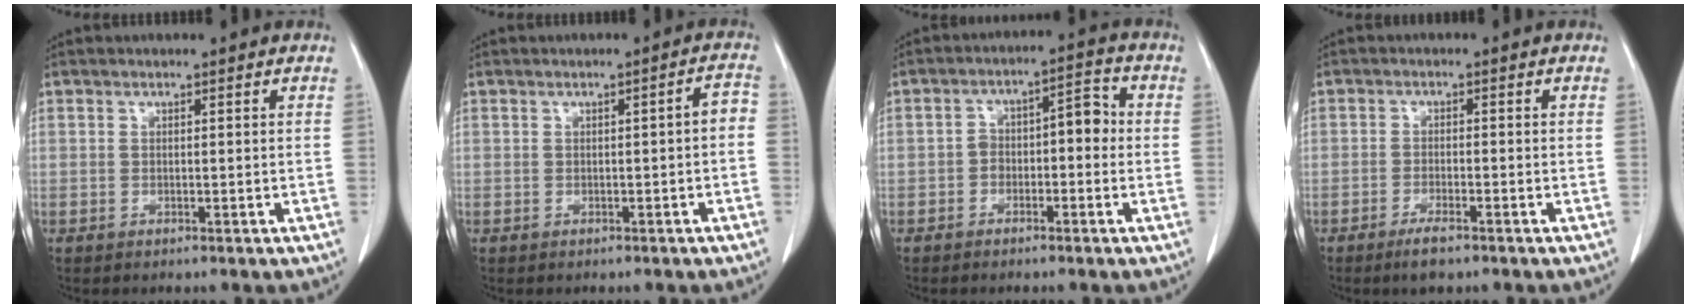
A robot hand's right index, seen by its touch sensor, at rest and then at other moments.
{"total": 2.3, "force": [-0.6, 0.5, 2.2], "torque": [-0.021, 0.010, -0.009]}
{"total": 5.6, "force": [-1.0, 2.8, 4.7], "torque": [-0.069, 0.039, -0.017]}
{"total": 3.3, "force": [-2.4, 0.7, 2.3], "torque": [-0.044, -0.003, -0.040]}